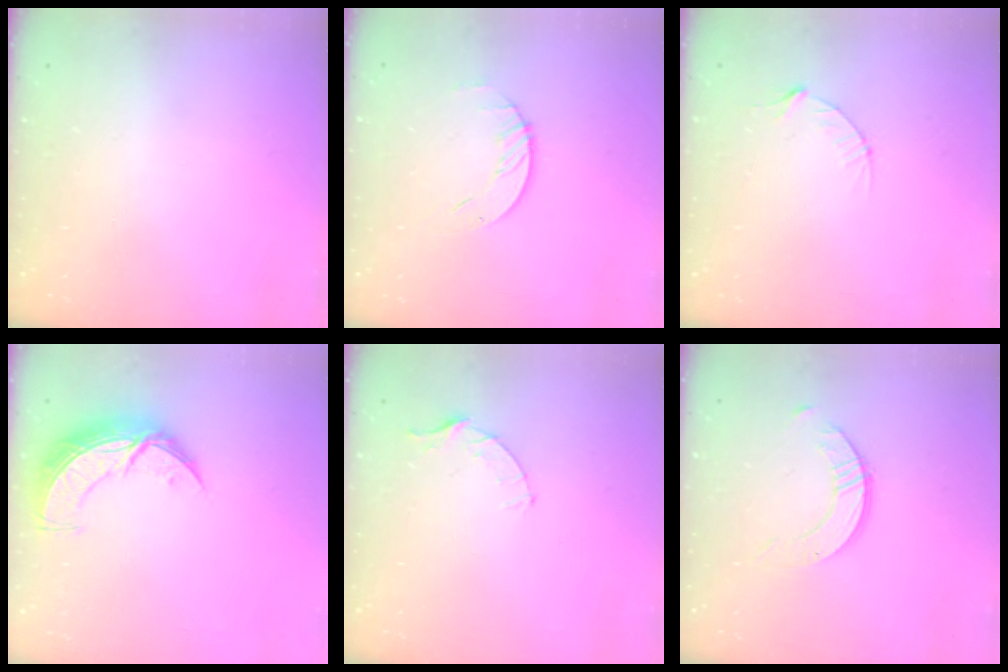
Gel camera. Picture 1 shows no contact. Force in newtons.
{"total": 2.3, "press": 2.3, "slide": 0.3}
{"total": 4.1, "press": 4.1, "slide": 0.4}
{"total": 10.9, "press": 10.9, "slide": 0.9}
{"total": 3.4, "press": 3.4, "slide": 0.4}
{"total": 2.5, "press": 2.5, "slide": 0.3}